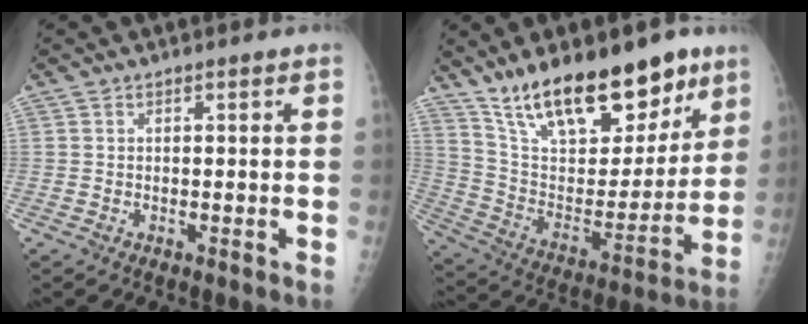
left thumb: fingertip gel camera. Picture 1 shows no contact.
{"total": 23.8, "force": [16.6, 9.7, 14.0], "torque": [-0.181, -0.073, 0.283]}